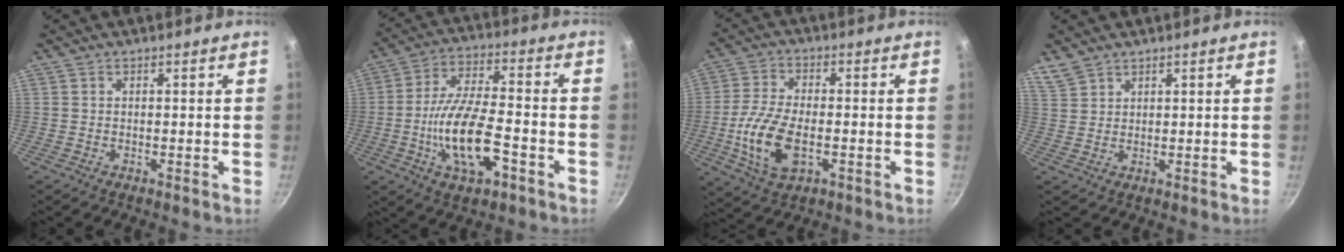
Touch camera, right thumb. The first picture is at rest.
{"total": 15.0, "force": [-4.9, 5.9, 12.9], "torque": [-0.237, 0.025, -0.092]}
{"total": 11.9, "force": [-2.6, 6.2, 9.7], "torque": [-0.198, 0.008, -0.053]}
{"total": 3.4, "force": [2.9, 1.6, 0.7], "torque": [-0.010, 0.002, 0.066]}